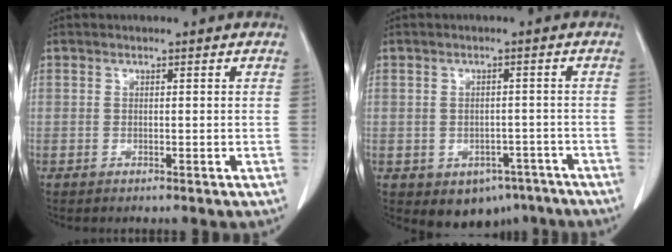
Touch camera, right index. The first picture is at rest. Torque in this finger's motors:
{"motor_torque": [-0.21, -0.24, -0.07, -0.05]}